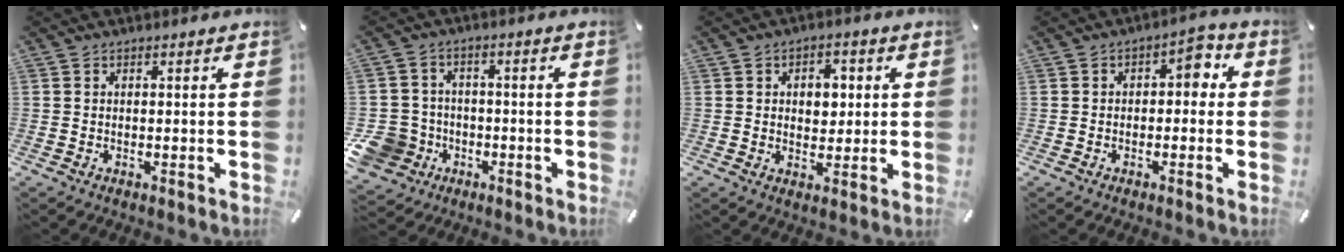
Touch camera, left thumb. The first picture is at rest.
{"total": 10.0, "force": [-3.8, 8.8, 2.8], "torque": [-0.083, 0.031, -0.071]}
{"total": 5.2, "force": [0.5, 4.1, 3.2], "torque": [-0.036, -0.003, 0.000]}
{"total": 4.4, "force": [-0.2, 2.8, 3.4], "torque": [-0.045, 0.010, -0.014]}